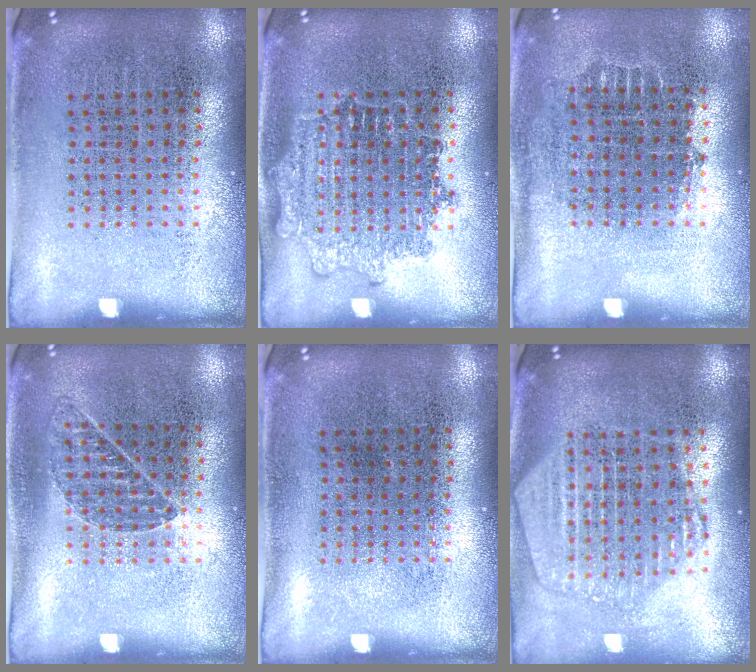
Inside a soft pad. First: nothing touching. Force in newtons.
{"total": 1.2, "press": 1.2, "slide": 0.3}
{"total": 0.7, "press": 0.6, "slide": 0.3}
{"total": 0.8, "press": 0.8, "slide": 0.2}
{"total": 0.0}
{"total": 2.1, "press": 1.9, "slide": 1.0}